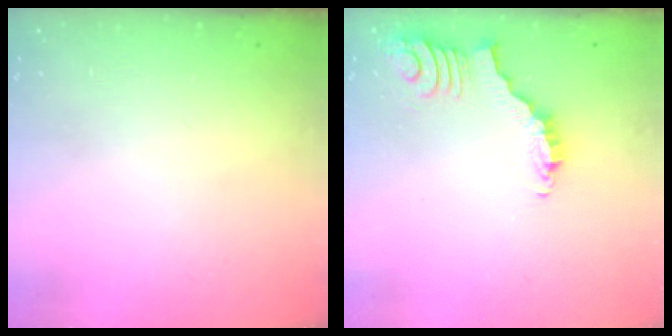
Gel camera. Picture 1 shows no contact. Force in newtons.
{"total": 3.0, "press": 2.9, "slide": 0.5}